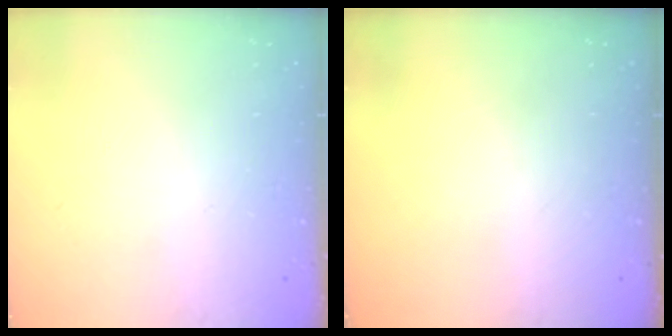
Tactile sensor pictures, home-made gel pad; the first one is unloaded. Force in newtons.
{"total": 0.0}